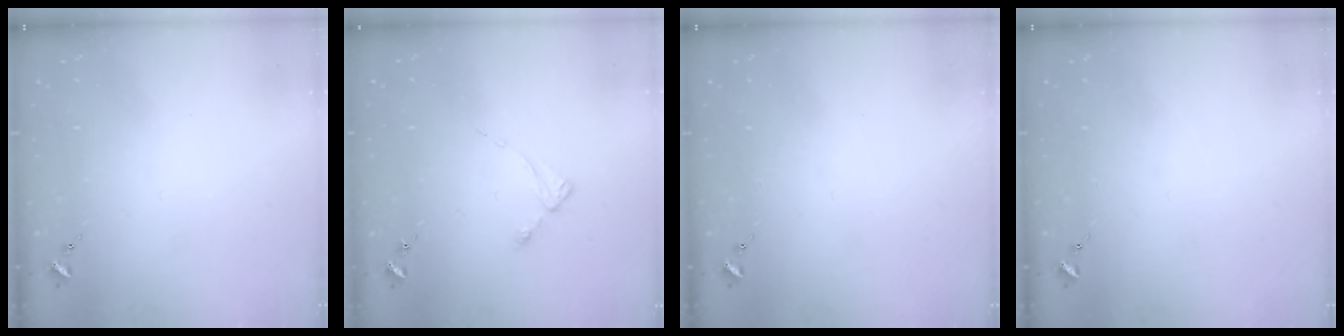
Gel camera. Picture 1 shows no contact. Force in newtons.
{"total": 2.1, "press": 2.0, "slide": 0.4}
{"total": 0.0}
{"total": 0.0}